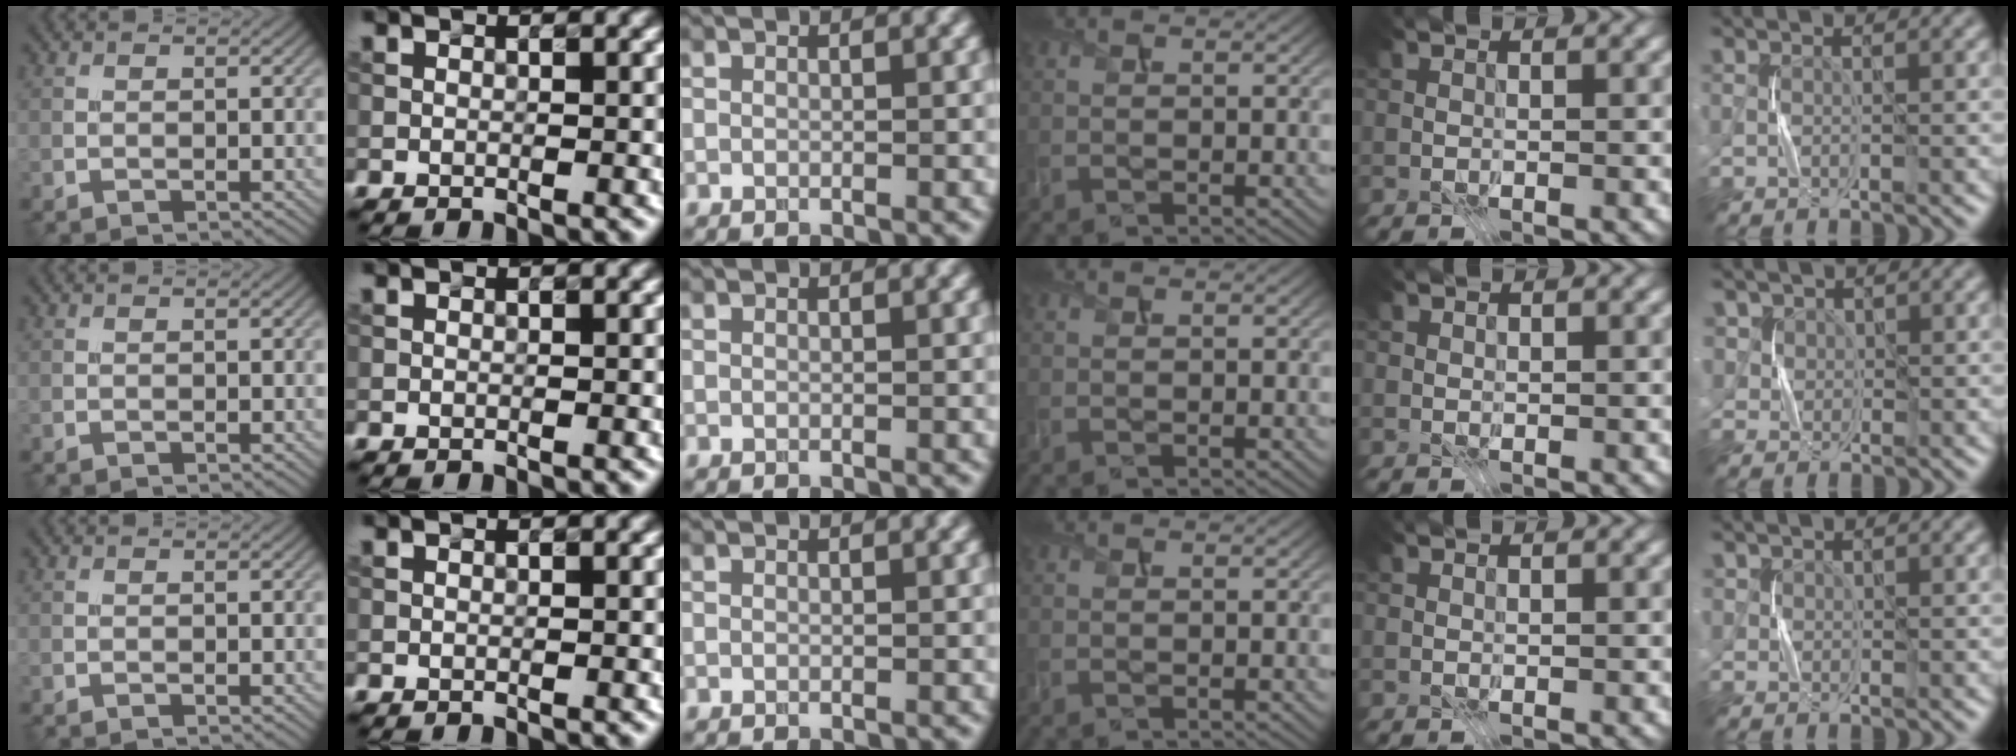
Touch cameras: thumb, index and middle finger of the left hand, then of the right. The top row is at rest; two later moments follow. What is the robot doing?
{"motion": "press", "object": "stapler"}